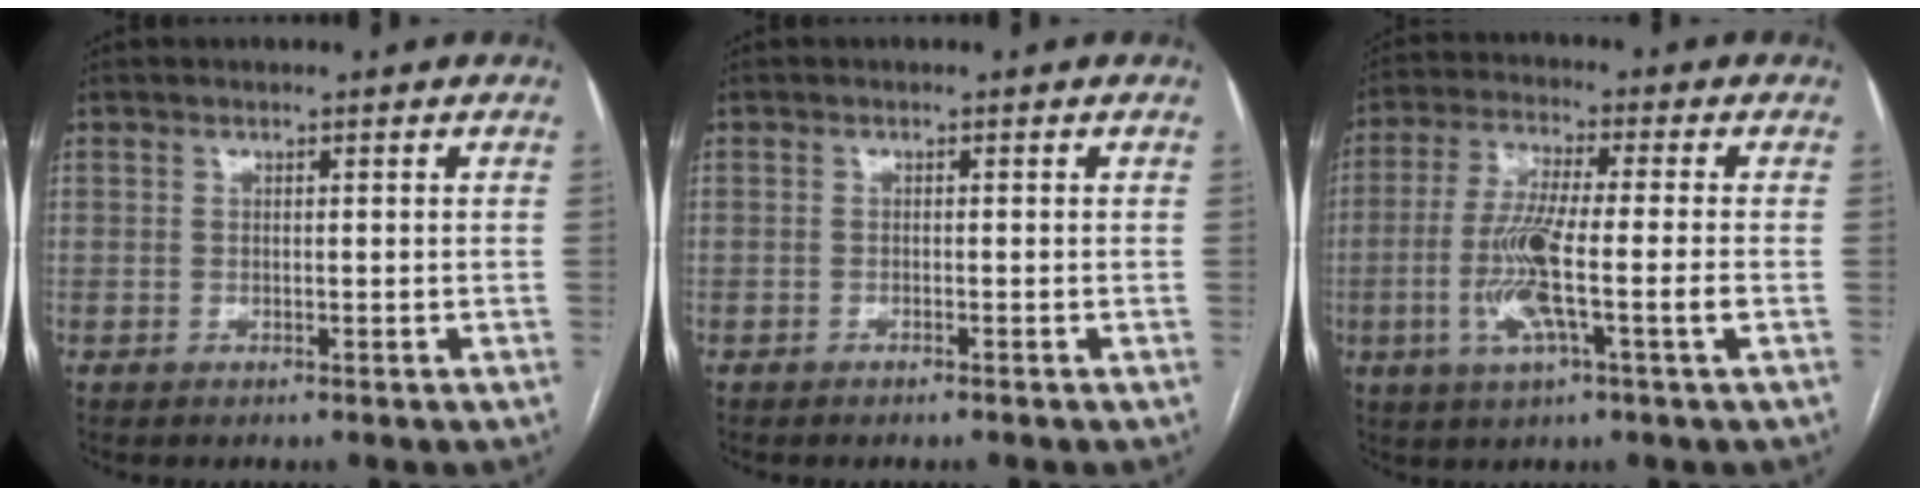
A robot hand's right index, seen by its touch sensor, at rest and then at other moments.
{"total": 0.8, "force": [-0.7, -0.3, 0.2], "torque": [-0.007, 0.000, -0.012]}
{"total": 10.4, "force": [-2.5, 0.2, 10.1], "torque": [-0.204, -0.007, -0.051]}